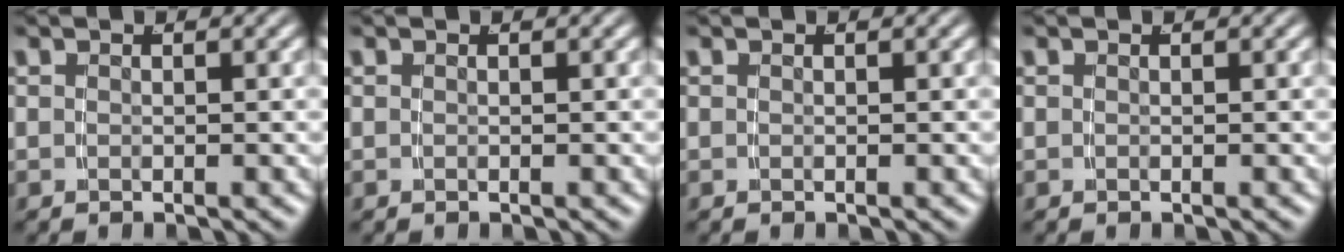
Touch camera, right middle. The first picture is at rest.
{"total": 0.0}
{"total": 0.0}
{"total": 0.0}